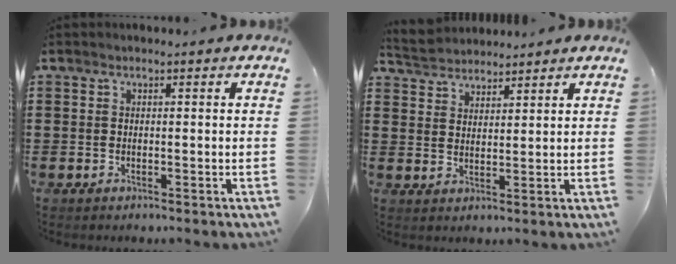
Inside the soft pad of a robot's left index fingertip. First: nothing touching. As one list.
[{"total": 3.6, "force": [3.4, 1.0, 0.1], "torque": [-0.016, -0.006, 0.064]}]